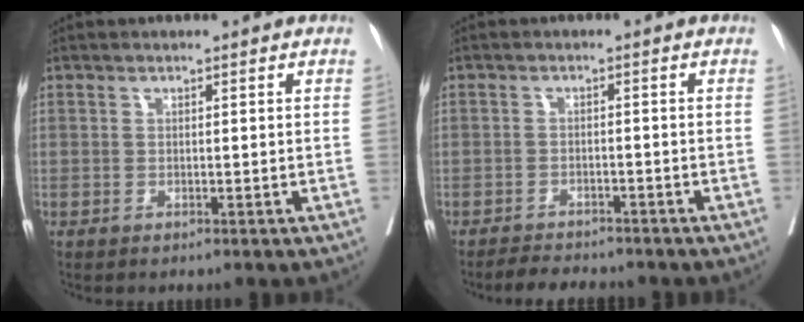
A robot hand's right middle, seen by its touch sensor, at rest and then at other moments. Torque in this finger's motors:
{"motor_torque": [0.45, -0.39, -0.03, 0.00]}